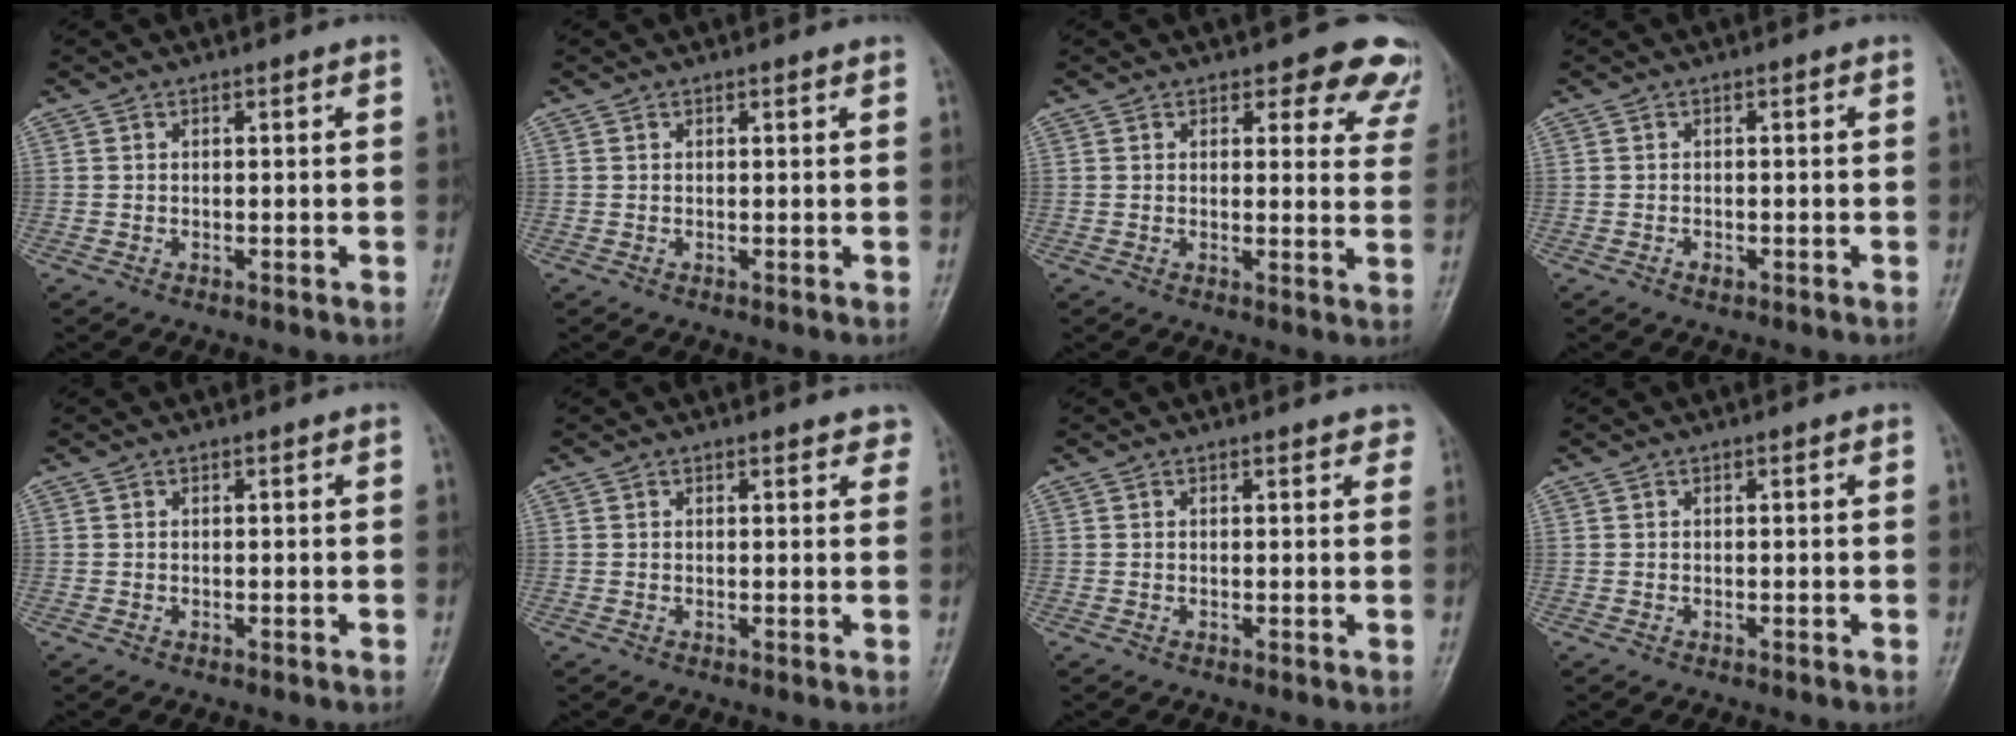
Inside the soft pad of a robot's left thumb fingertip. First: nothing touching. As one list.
[{"total": 0.5, "force": [0.4, 0.0, 0.3], "torque": [-0.007, 0.000, 0.005]}, {"total": 10.0, "force": [8.4, 4.4, 3.3], "torque": [0.019, -0.042, 0.066]}, {"total": 1.0, "force": [-0.5, 0.6, 0.6], "torque": [-0.007, 0.002, -0.008]}, {"total": 0.0}, {"total": 2.7, "force": [2.2, 1.1, 1.1], "torque": [0.011, -0.004, 0.015]}, {"total": 2.2, "force": [1.7, 0.9, 1.0], "torque": [0.007, -0.001, 0.011]}, {"total": 0.0}]